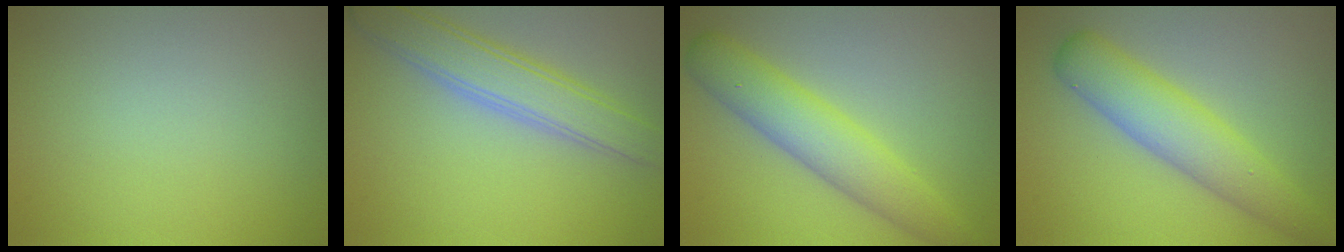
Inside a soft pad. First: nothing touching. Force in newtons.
{"total": 4.5, "press": 4.5, "slide": 0.1}
{"total": 5.3, "press": 5.3, "slide": 0.0}
{"total": 5.2, "press": 5.2, "slide": 0.1}